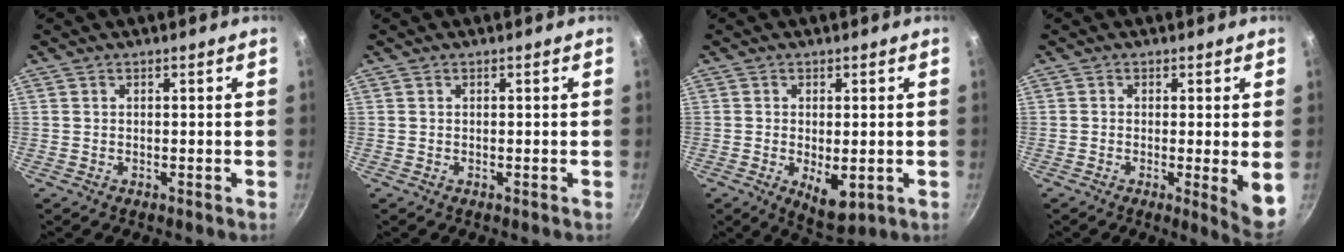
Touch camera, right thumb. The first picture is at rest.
{"total": 0.0}
{"total": 6.6, "force": [-1.2, 3.2, 5.6], "torque": [-0.076, -0.011, -0.007]}
{"total": 6.1, "force": [-0.4, 0.8, 6.1], "torque": [-0.083, -0.018, -0.007]}